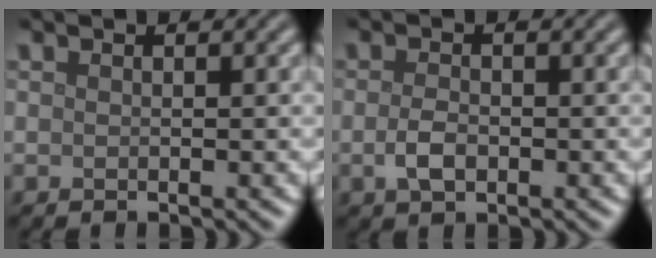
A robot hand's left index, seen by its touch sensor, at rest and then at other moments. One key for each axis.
{"total": 2.0, "fx": -0.5, "fy": 1.1, "fz": 1.6, "tx": -0.034, "ty": -0.001, "tz": -0.012}